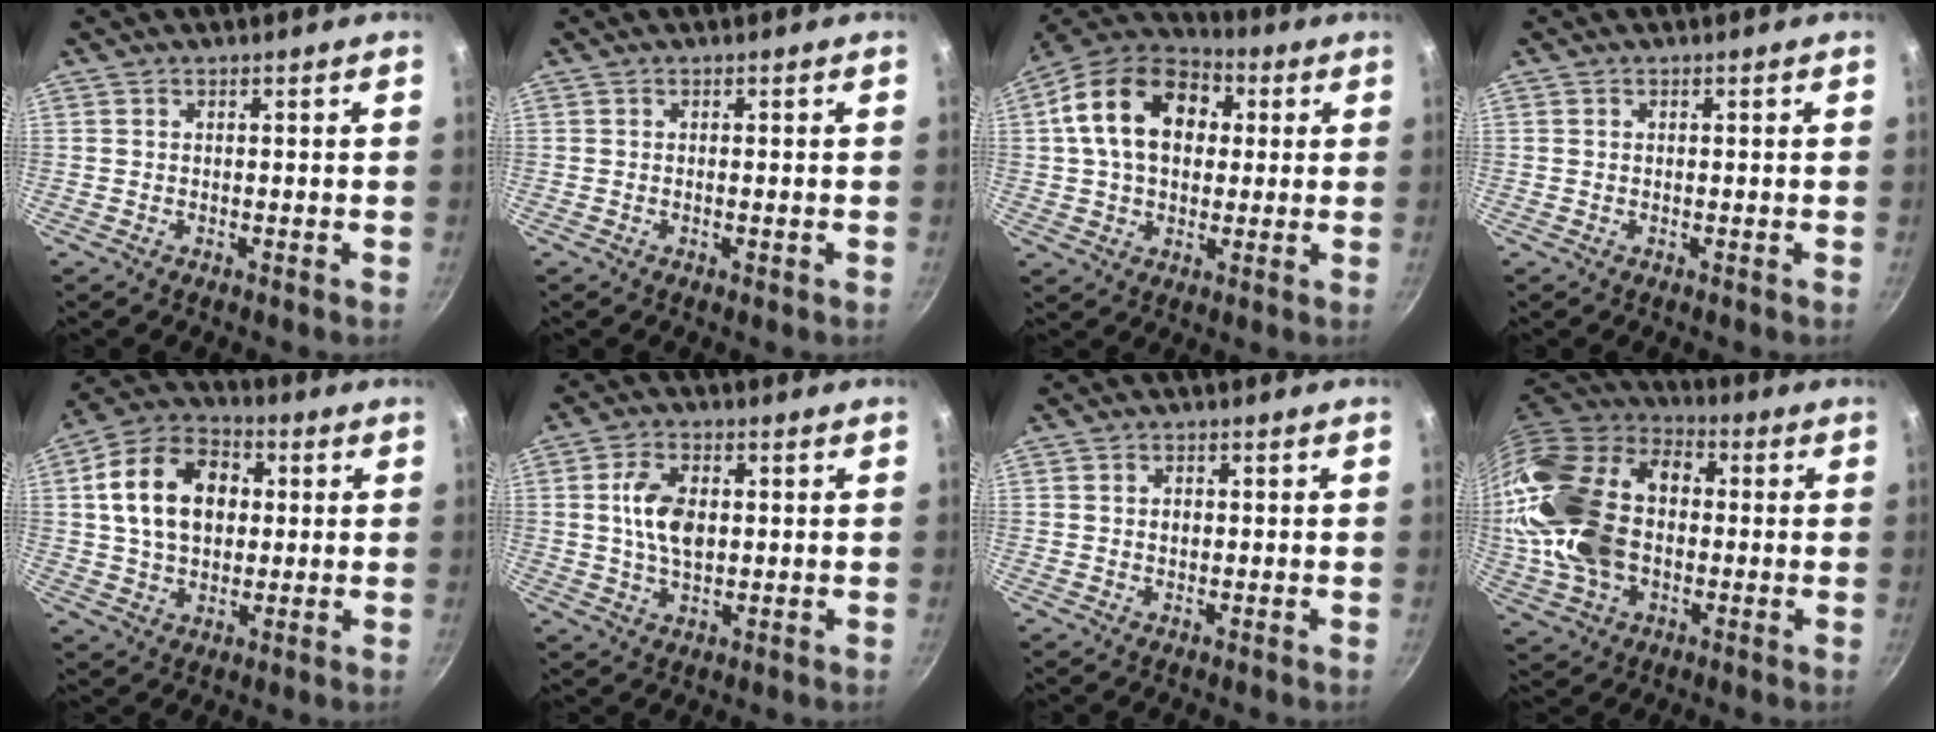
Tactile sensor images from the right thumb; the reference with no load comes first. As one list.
[{"total": 0.9, "force": [-0.2, 0.3, 0.8], "torque": [-0.014, 0.001, -0.004]}, {"total": 18.2, "force": [3.7, 12.9, 12.3], "torque": [-0.189, 0.025, 0.048]}, {"total": 0.0}, {"total": 15.8, "force": [2.6, 11.3, 10.7], "torque": [-0.158, 0.019, 0.034]}, {"total": 8.6, "force": [1.0, 5.2, 6.8], "torque": [-0.114, 0.003, 0.017]}, {"total": 1.6, "force": [0.1, 1.2, 1.0], "torque": [-0.014, 0.003, 0.001]}, {"total": 24.4, "force": [-0.2, 16.7, 17.7], "torque": [-0.335, 0.036, -0.003]}]